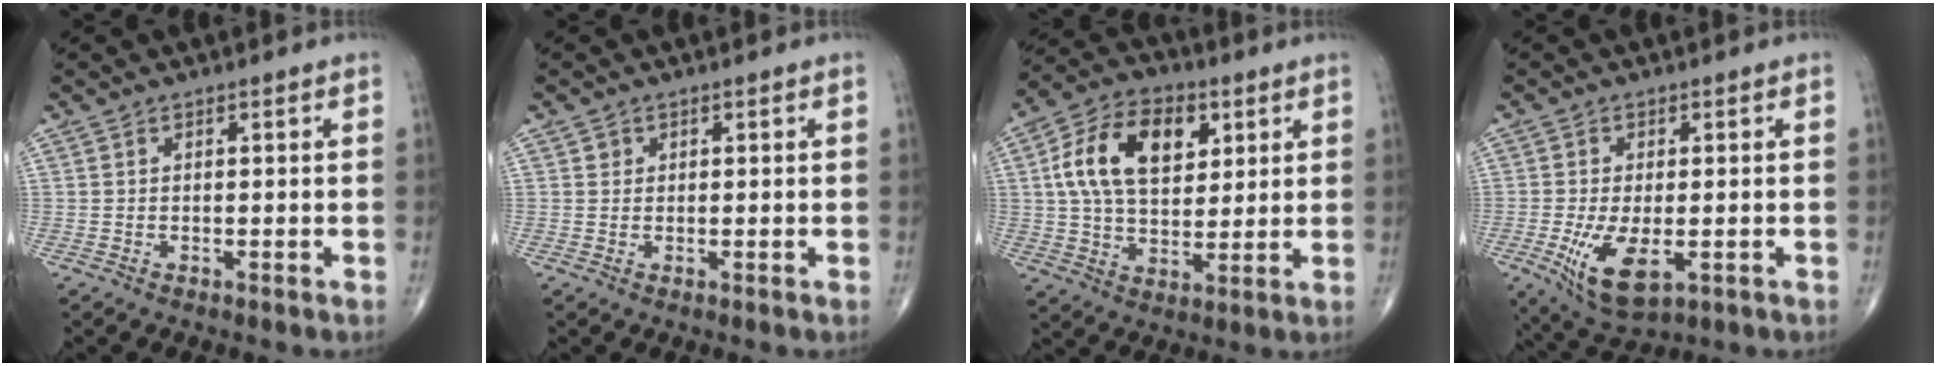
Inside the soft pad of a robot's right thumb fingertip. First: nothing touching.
{"total": 0.9, "force": [0.4, 0.9, 0.1], "torque": [0.007, -0.001, 0.004]}
{"total": 16.0, "force": [4.6, 9.9, 11.7], "torque": [-0.186, 0.002, 0.080]}
{"total": 9.6, "force": [-2.7, 4.5, 8.0], "torque": [-0.148, -0.018, -0.035]}